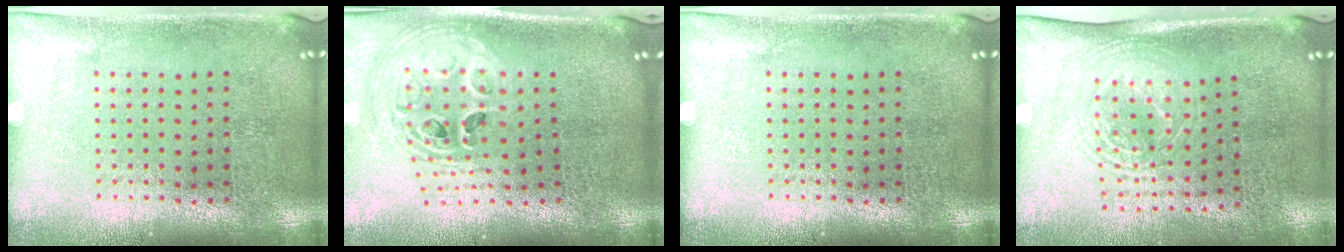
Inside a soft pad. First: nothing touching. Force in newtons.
{"total": 2.6, "press": 1.9, "slide": 1.8}
{"total": 0.0}
{"total": 1.7, "press": 1.4, "slide": 1.0}